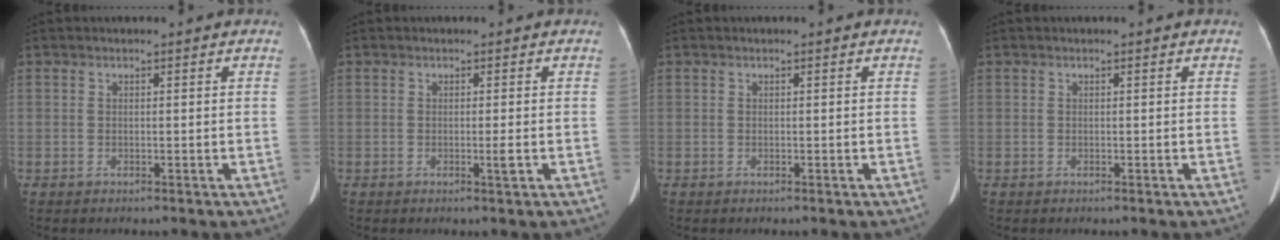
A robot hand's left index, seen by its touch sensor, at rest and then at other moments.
{"total": 1.1, "force": [-0.3, -0.2, 1.1], "torque": [-0.020, -0.004, -0.004]}
{"total": 0.0}
{"total": 0.0}